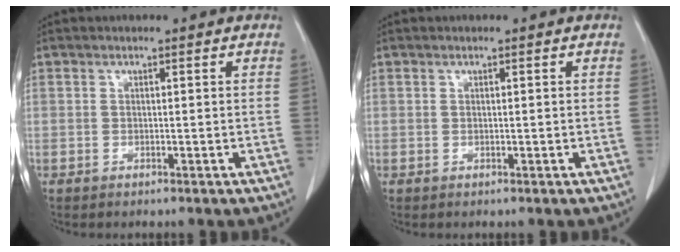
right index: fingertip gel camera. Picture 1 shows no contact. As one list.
[{"total": 0.0}]